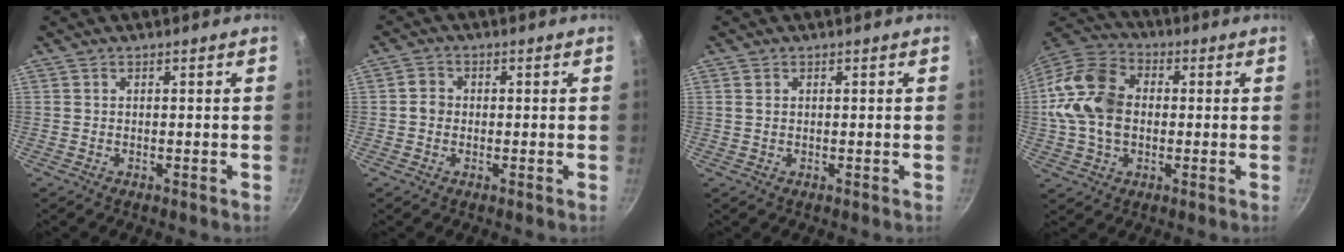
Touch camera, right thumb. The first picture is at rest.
{"total": 2.7, "force": [-0.2, 2.4, 1.2], "torque": [-0.009, 0.011, -0.009]}
{"total": 1.1, "force": [0.4, 0.9, 0.6], "torque": [-0.011, 0.002, 0.005]}
{"total": 15.7, "force": [0.1, 11.4, 10.8], "torque": [-0.192, 0.026, -0.013]}